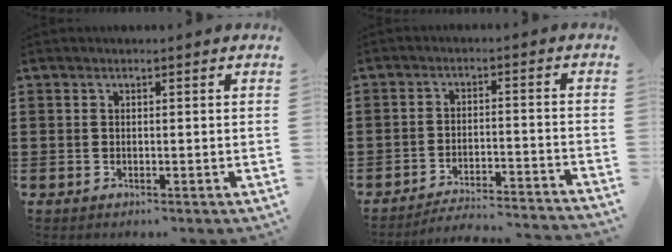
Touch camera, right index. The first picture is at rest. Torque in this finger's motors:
{"motor_torque": [0.04, 0.89, -1.05, -0.21]}